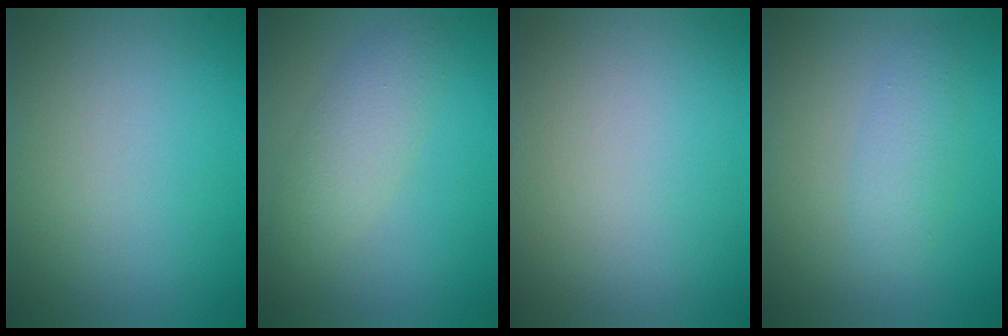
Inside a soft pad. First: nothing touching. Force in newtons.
{"total": 2.8, "press": 2.8, "slide": 0.1}
{"total": 0.0}
{"total": 2.2, "press": 2.2, "slide": 0.1}